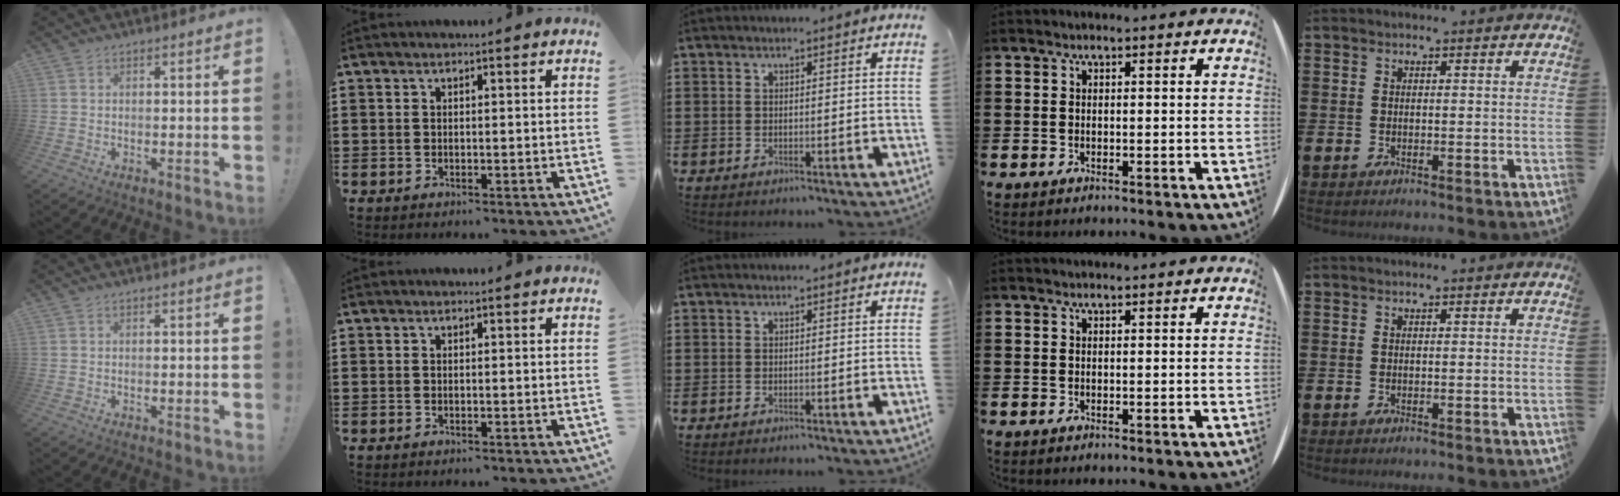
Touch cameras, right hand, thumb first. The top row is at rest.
{}